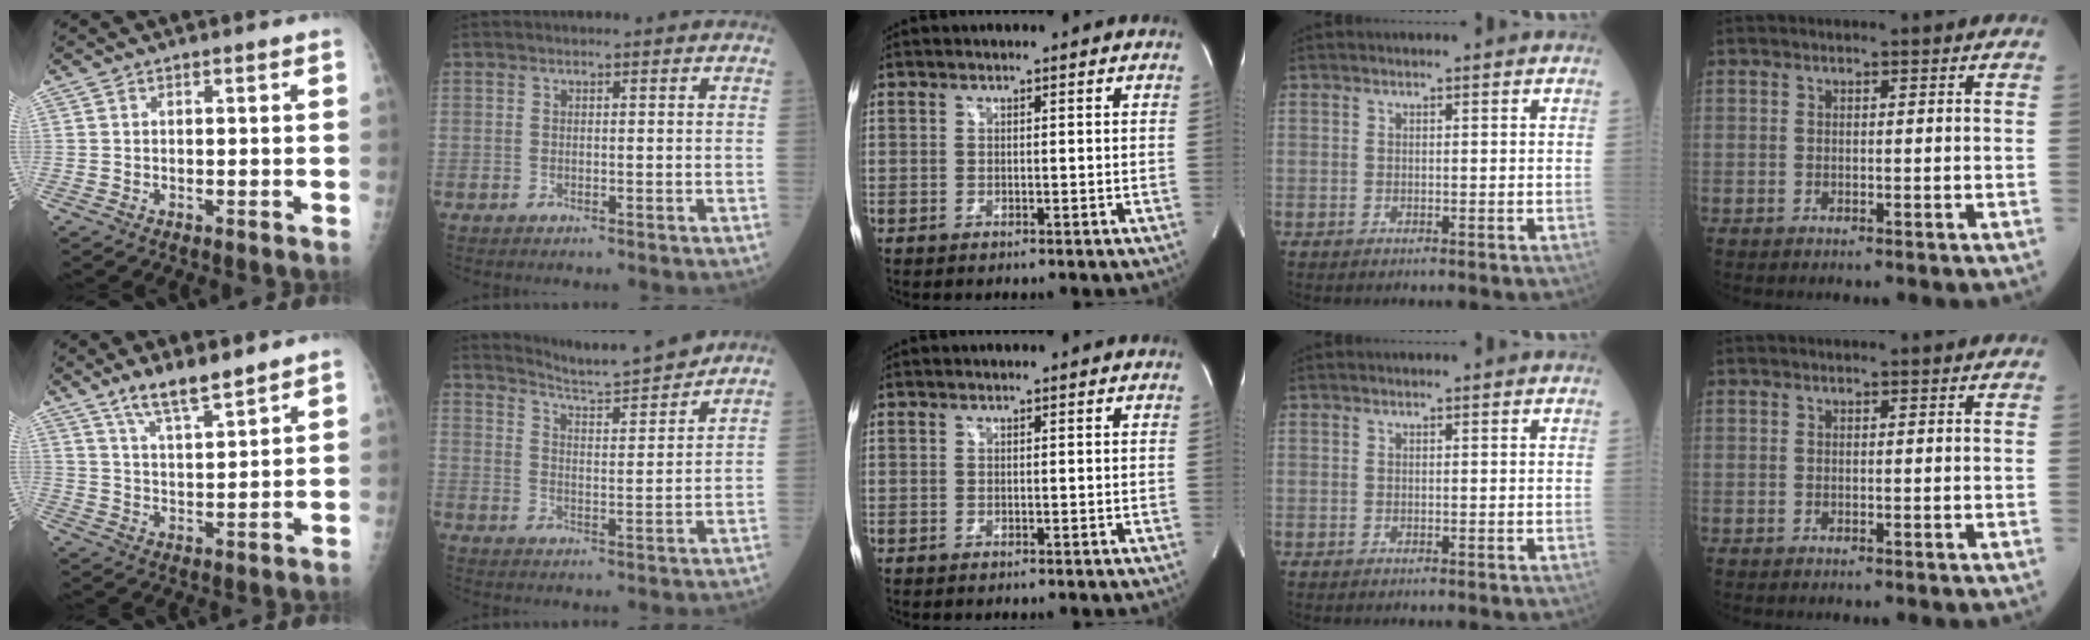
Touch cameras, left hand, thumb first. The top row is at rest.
{"thumb": {"total": 7.7, "force": [6.0, 1.4, 4.5], "torque": [-0.076, -0.039, 0.115]}, "index": {"total": 9.0, "force": [8.8, -0.6, 2.1], "torque": [-0.046, -0.008, 0.140]}}